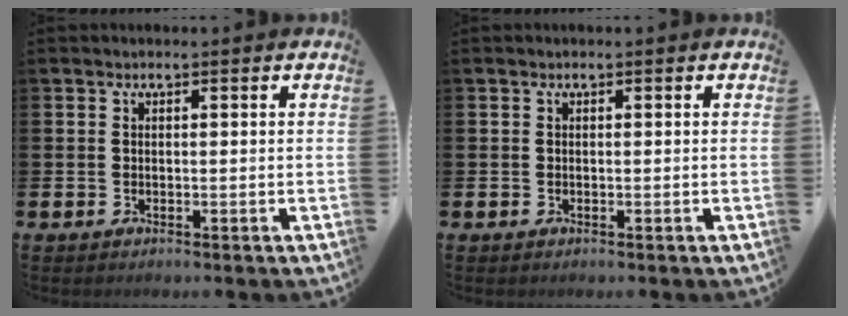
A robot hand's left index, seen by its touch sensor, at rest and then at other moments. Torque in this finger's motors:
{"motor_torque": [-0.21, -0.01, -0.05, -0.01]}